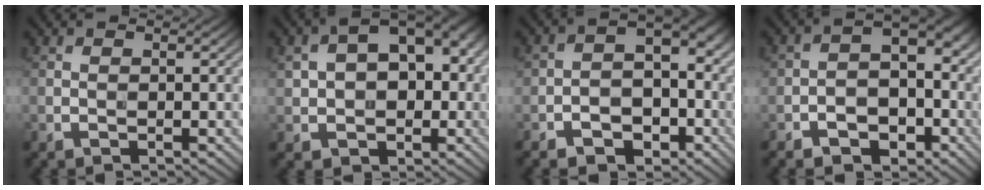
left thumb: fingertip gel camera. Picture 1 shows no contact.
{"total": 11.5, "force": [1.0, 8.1, 8.0], "torque": [-0.133, -0.001, 0.025]}
{"total": 8.3, "force": [-4.2, 5.7, 4.3], "torque": [-0.060, -0.016, -0.071]}
{"total": 7.9, "force": [-3.9, 5.6, 4.1], "torque": [-0.058, -0.014, -0.065]}